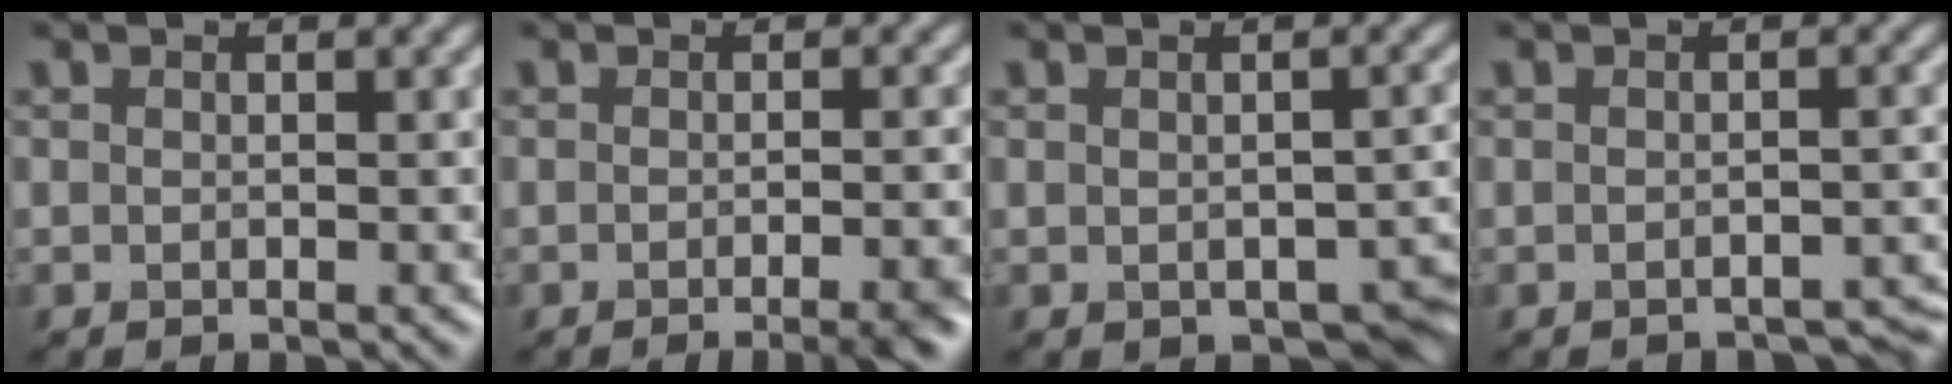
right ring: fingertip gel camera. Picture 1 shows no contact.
{"total": 4.3, "force": [-2.2, 1.1, 3.5], "torque": [-0.023, 0.006, -0.028]}
{"total": 4.1, "force": [-1.3, 2.4, 3.0], "torque": [-0.036, -0.019, -0.008]}
{"total": 2.1, "force": [-2.0, 0.4, 0.4], "torque": [0.001, -0.002, -0.019]}